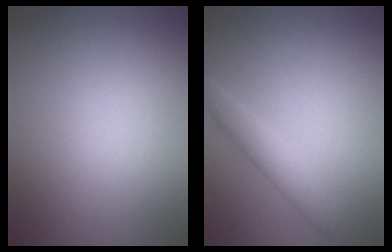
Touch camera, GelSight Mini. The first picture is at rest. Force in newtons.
{"total": 2.6, "press": 2.6, "slide": 0.0}